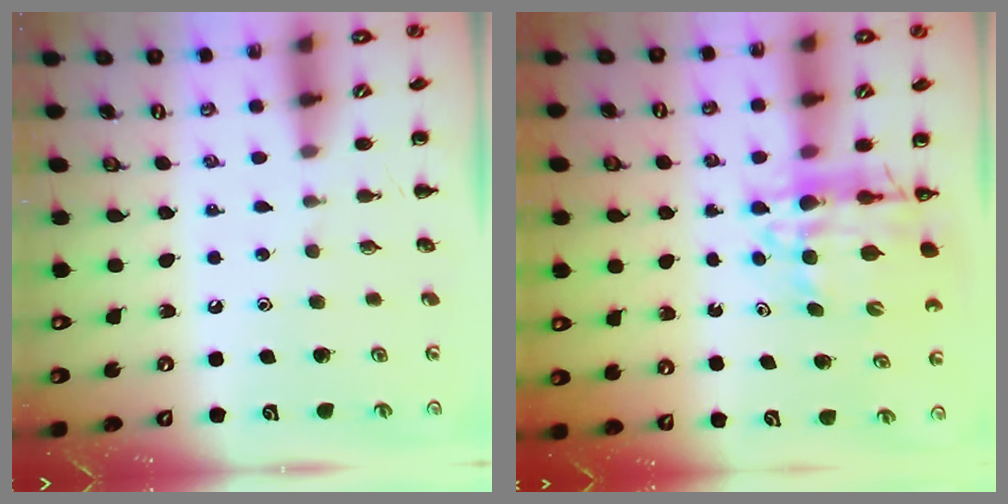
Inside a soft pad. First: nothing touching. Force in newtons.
{"total": 12.2, "press": 11.5, "slide": 3.9}